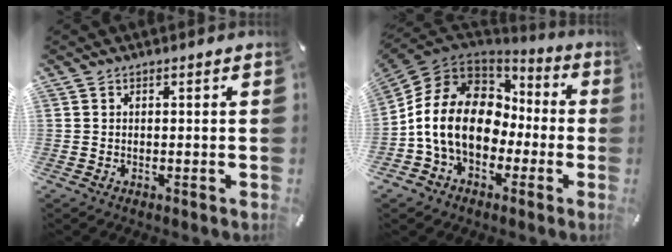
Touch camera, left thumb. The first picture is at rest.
{"total": 16.5, "force": [-2.0, 12.9, 10.0], "torque": [-0.219, 0.019, -0.035]}